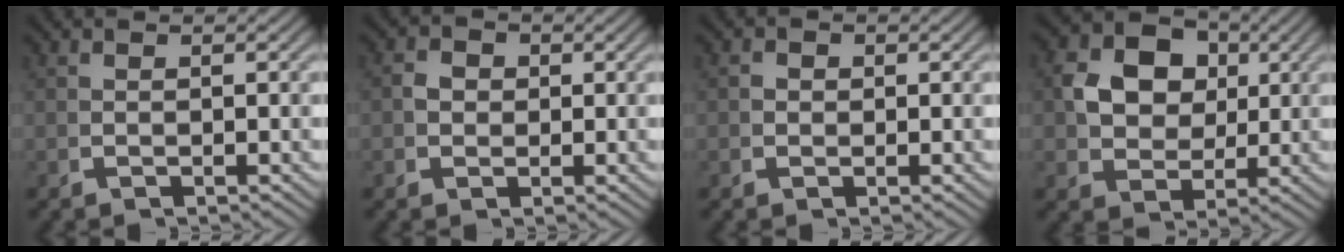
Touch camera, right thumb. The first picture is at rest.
{"total": 2.0, "force": [0.3, 1.7, 1.0], "torque": [-0.019, -0.007, 0.007]}
{"total": 1.2, "force": [0.1, 1.1, 0.4], "torque": [-0.010, -0.006, 0.003]}
{"total": 8.2, "force": [2.0, 6.5, 4.7], "torque": [-0.112, -0.022, 0.048]}